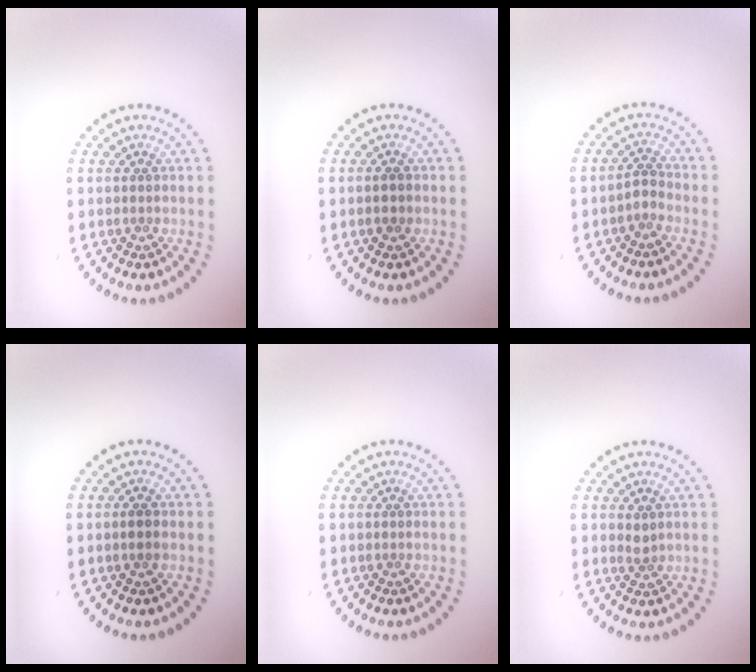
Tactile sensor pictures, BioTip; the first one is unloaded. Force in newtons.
{"total": 1.2, "press": 1.1, "slide": 0.3}
{"total": 1.1, "press": 0.9, "slide": 0.7}
{"total": 1.0, "press": 0.9, "slide": 0.4}
{"total": 0.0}
{"total": 1.0, "press": 0.7, "slide": 0.7}